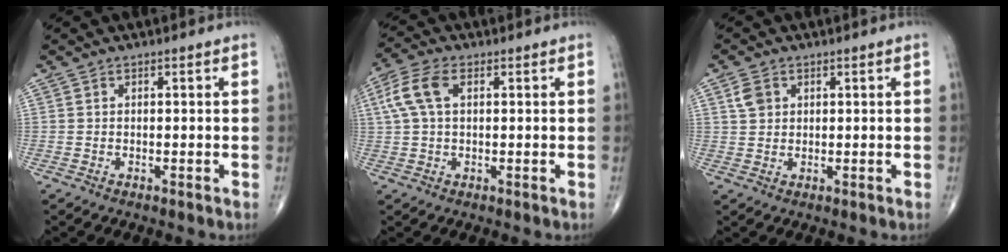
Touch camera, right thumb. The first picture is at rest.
{"total": 7.0, "force": [1.8, 3.9, 5.6], "torque": [-0.139, 0.021, 0.034]}
{"total": 3.2, "force": [1.2, 2.4, 1.6], "torque": [-0.024, 0.000, 0.026]}